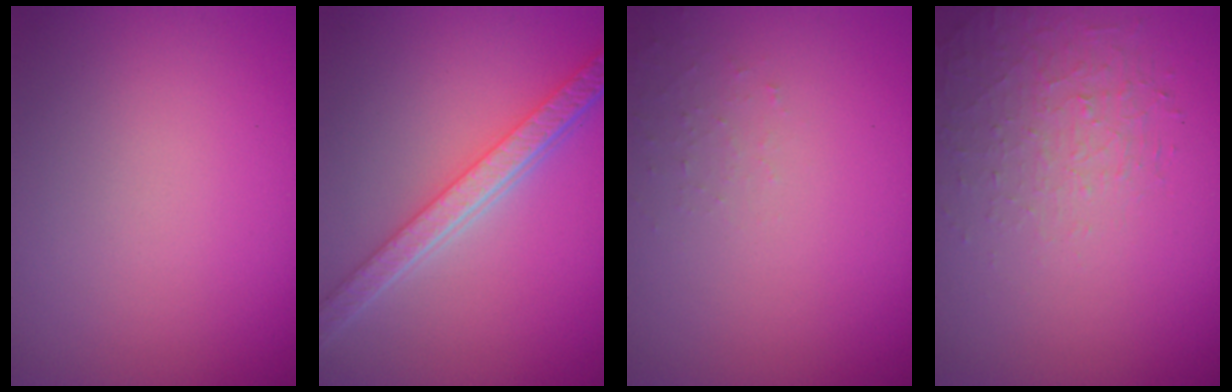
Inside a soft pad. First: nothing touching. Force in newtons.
{"total": 5.7, "press": 4.3, "slide": 3.7}
{"total": 1.1, "press": 1.0, "slide": 0.2}
{"total": 1.5, "press": 0.8, "slide": 1.3}